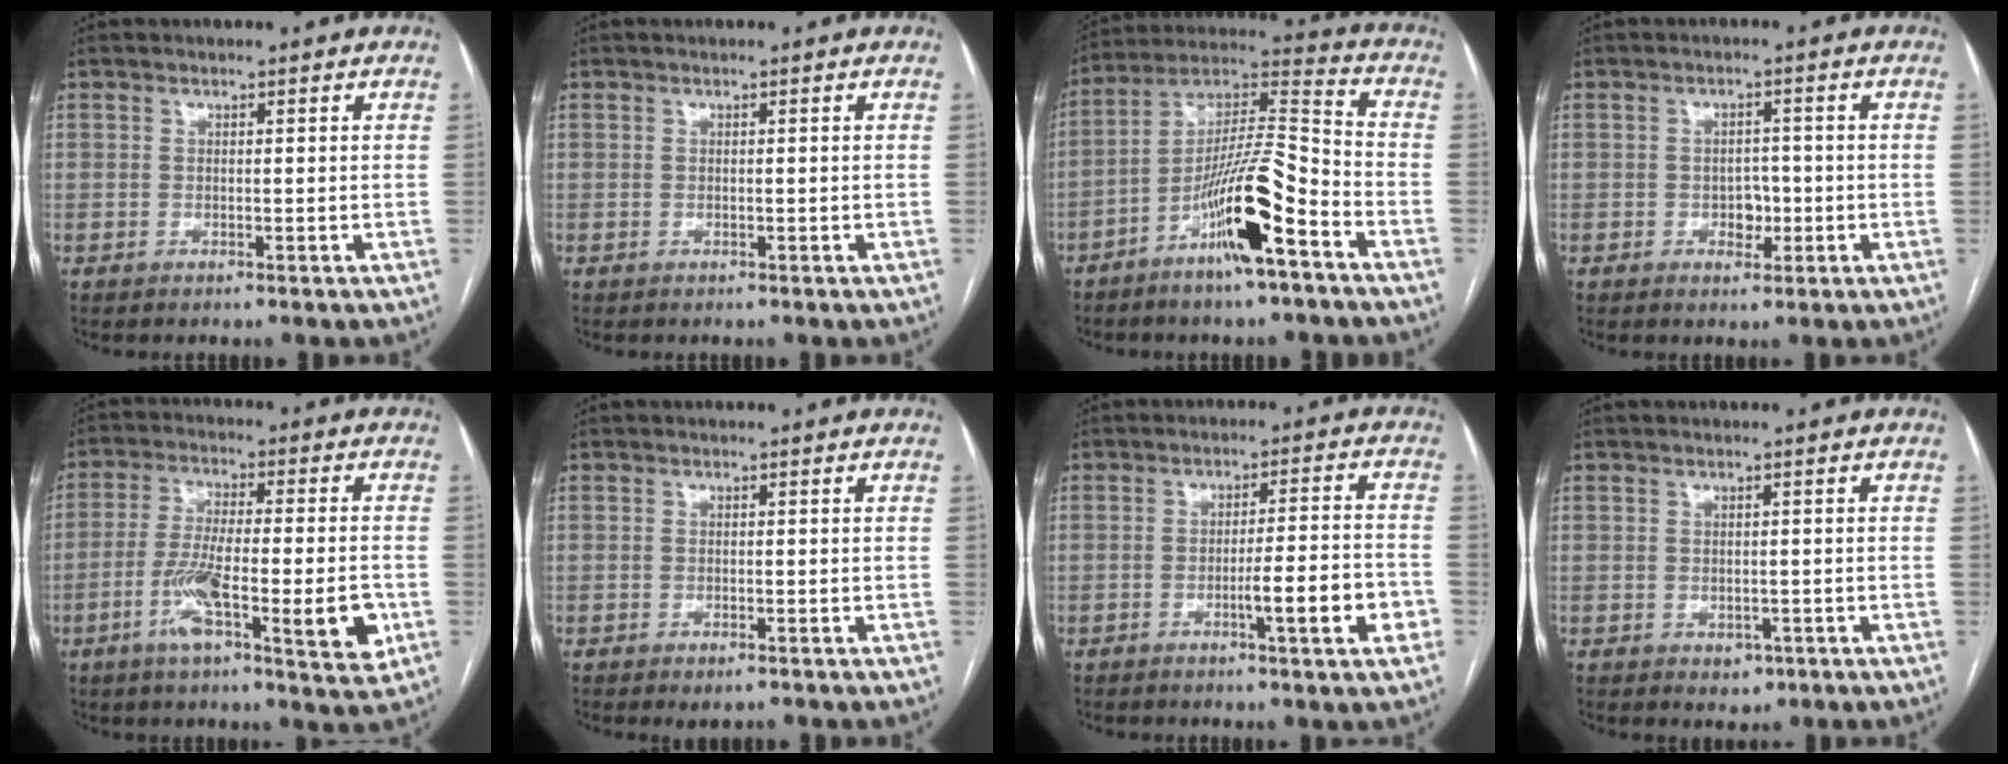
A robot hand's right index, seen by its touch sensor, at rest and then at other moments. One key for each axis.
{"total": 0.0}
{"total": 15.3, "fx": -7.8, "fy": 1.6, "fz": 13.1, "tx": -0.246, "ty": 0.001, "tz": -0.136}
{"total": 3.0, "fx": -0.8, "fy": 2.1, "fz": 2.1, "tx": -0.023, "ty": 0.007, "tz": -0.006}
{"total": 13.9, "fx": -4.6, "fy": 2.2, "fz": 13.0, "tx": -0.218, "ty": -0.004, "tz": -0.070}
{"total": 1.7, "fx": -1.0, "fy": 0.5, "fz": 1.2, "tx": -0.016, "ty": -0.003, "tz": -0.010}
{"total": 8.4, "fx": -3.2, "fy": 0.2, "fz": 7.7, "tx": -0.109, "ty": 0.004, "tz": -0.044}
{"total": 2.2, "fx": -0.8, "fy": 1.7, "fz": 1.1, "tx": -0.008, "ty": 0.001, "tz": -0.002}